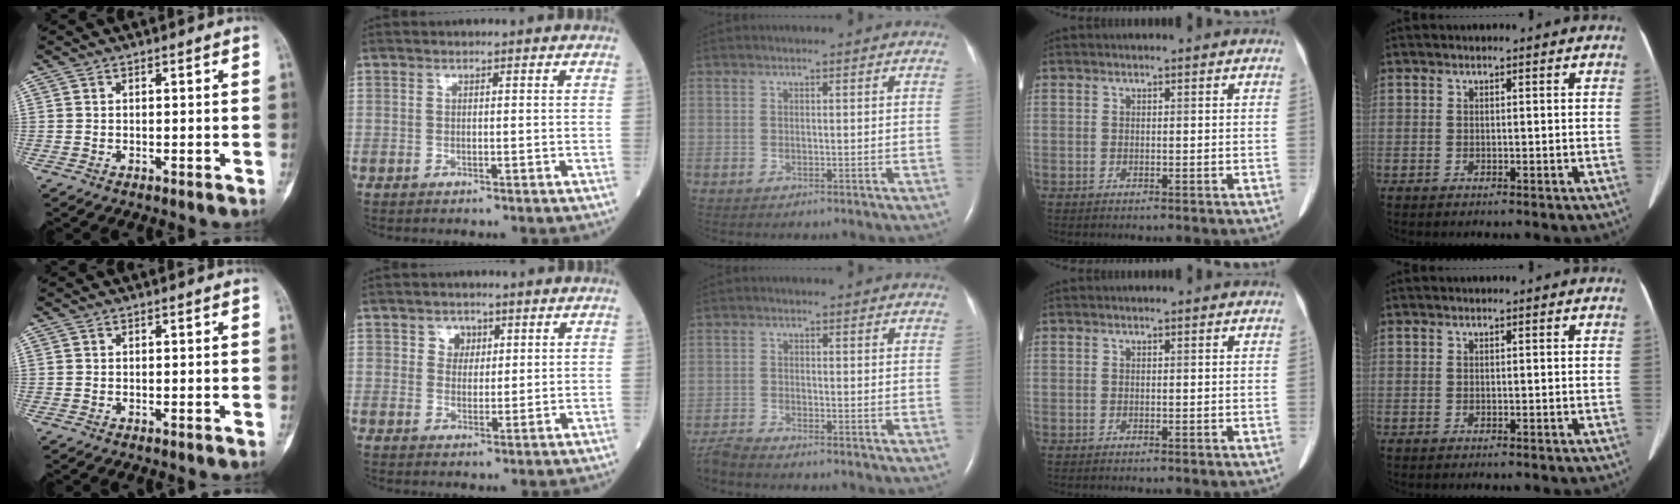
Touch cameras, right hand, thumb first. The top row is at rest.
{"index": {"total": 2.9, "force": [1.3, 2.4, 0.9], "torque": [-0.009, 0.003, 0.020]}, "middle": {"total": 3.4, "force": [-3.3, -0.2, 1.0], "torque": [-0.022, -0.015, -0.061]}}